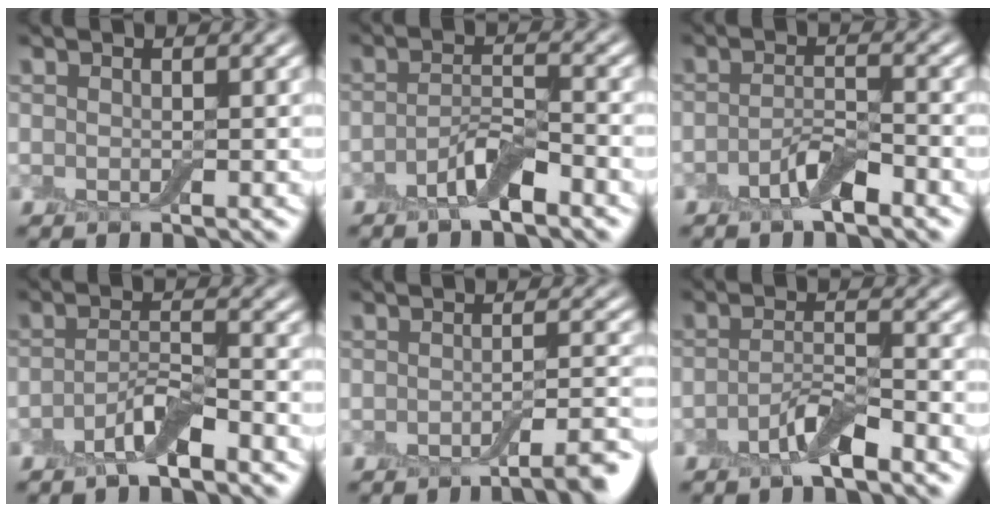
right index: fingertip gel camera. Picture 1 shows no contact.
{"total": 3.2, "force": [-2.0, 0.9, 2.3], "torque": [-0.045, 0.007, -0.041]}
{"total": 2.8, "force": [-1.7, 0.9, 2.1], "torque": [-0.040, 0.006, -0.034]}
{"total": 3.2, "force": [-2.1, 0.8, 2.2], "torque": [-0.043, 0.007, -0.044]}
{"total": 4.2, "force": [-2.6, 0.8, 3.2], "torque": [-0.037, 0.004, -0.043]}
{"total": 3.1, "force": [-2.0, 0.8, 2.3], "torque": [-0.043, 0.007, -0.041]}